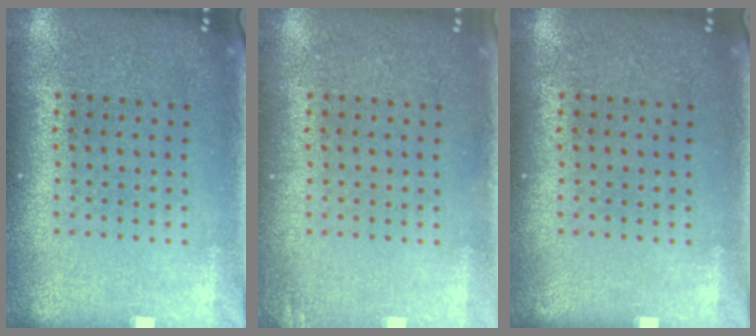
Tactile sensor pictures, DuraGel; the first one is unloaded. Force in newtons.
{"total": 0.9, "press": 0.9, "slide": 0.2}
{"total": 0.0}